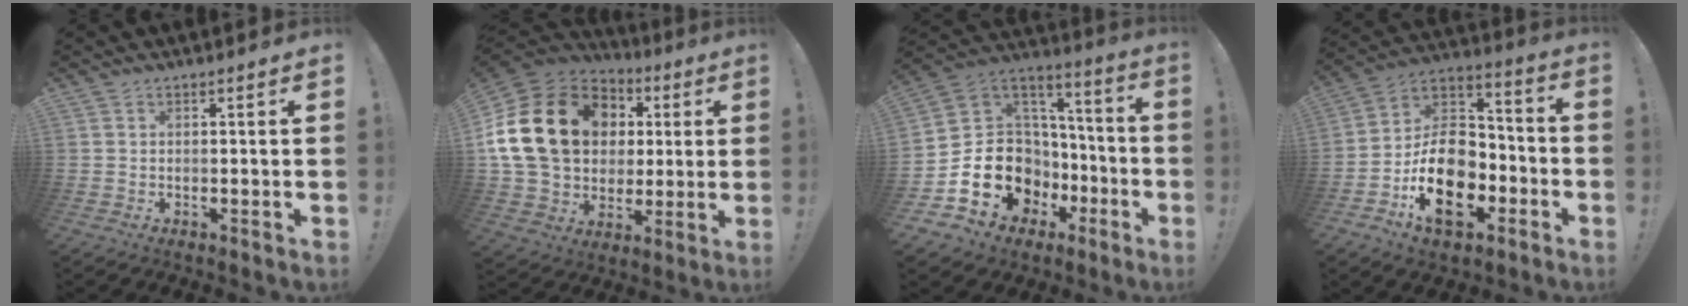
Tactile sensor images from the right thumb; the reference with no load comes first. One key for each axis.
{"total": 24.9, "fx": 5.9, "fy": 18.3, "fz": 15.8, "tx": -0.290, "ty": -0.004, "tz": 0.135}
{"total": 18.2, "fx": -6.4, "fy": 14.4, "fz": 9.1, "tx": -0.164, "ty": 0.027, "tz": -0.075}
{"total": 20.4, "fx": -8.0, "fy": 13.5, "fz": 12.9, "tx": -0.201, "ty": 0.037, "tz": -0.125}